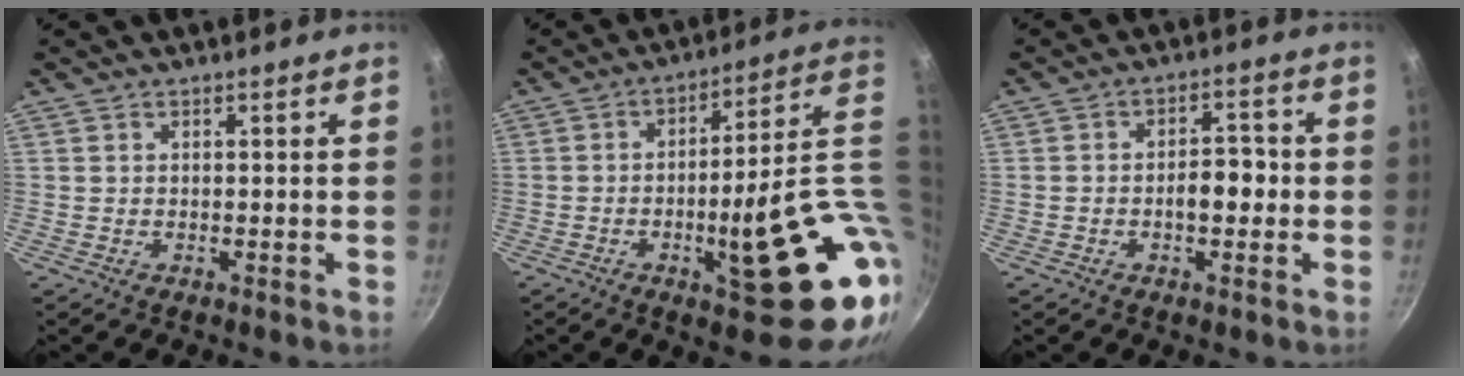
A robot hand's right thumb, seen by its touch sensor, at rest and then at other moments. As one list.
[{"total": 24.1, "force": [-2.8, 7.0, 22.9], "torque": [-0.264, 0.000, -0.026]}, {"total": 5.4, "force": [-1.1, 3.1, 4.4], "torque": [-0.039, 0.023, -0.018]}]